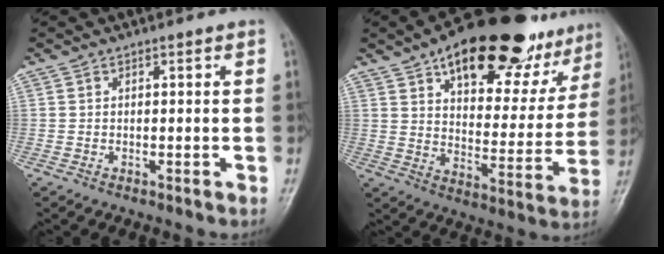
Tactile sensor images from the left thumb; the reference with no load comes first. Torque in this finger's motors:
{"motor_torque": [0.31, 0.35, 1.58, -1.19, 0.11]}